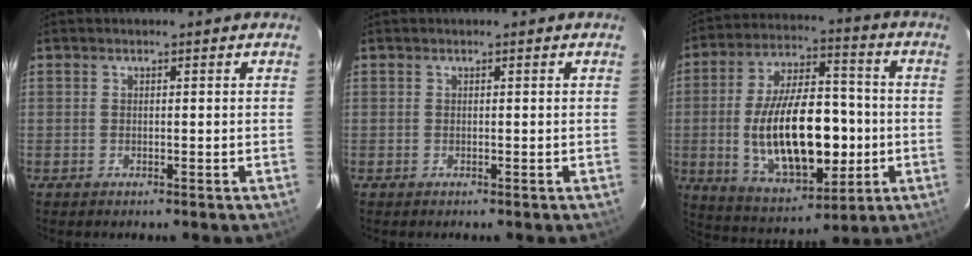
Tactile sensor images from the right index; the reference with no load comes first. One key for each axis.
{"total": 0.0}
{"total": 21.9, "fx": -2.9, "fy": 10.5, "fz": 19.0, "tx": -0.357, "ty": 0.003, "tz": -0.026}